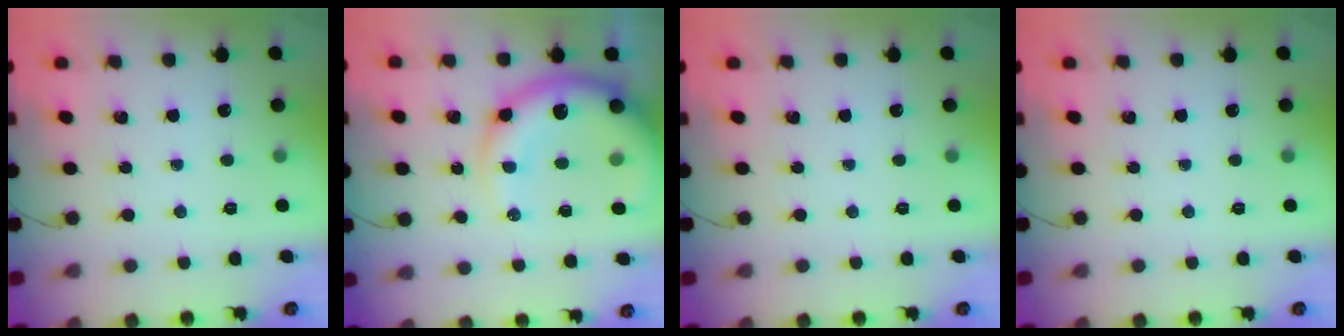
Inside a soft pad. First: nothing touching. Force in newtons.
{"total": 16.8, "press": 16.3, "slide": 3.9}
{"total": 0.0}
{"total": 0.0}